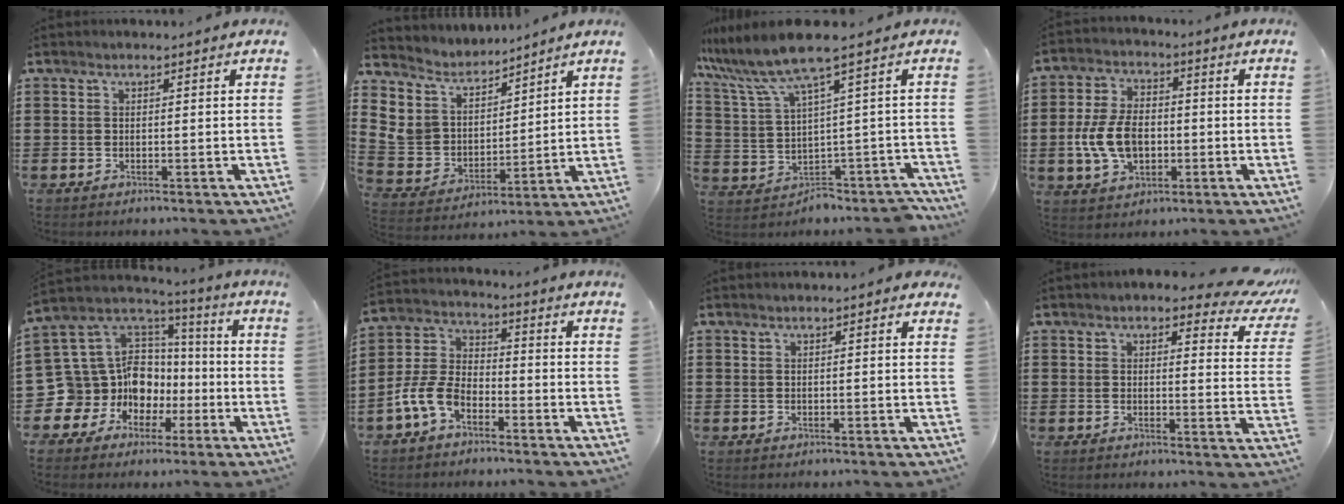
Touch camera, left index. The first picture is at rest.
{"total": 6.8, "force": [4.8, 4.8, 0.8], "torque": [-0.072, -0.040, 0.087]}
{"total": 6.3, "force": [2.5, 1.0, 5.7], "torque": [-0.132, -0.029, 0.037]}
{"total": 8.8, "force": [-1.3, 5.6, 6.7], "torque": [-0.162, 0.004, -0.030]}
{"total": 13.4, "force": [-3.1, 12.5, 3.8], "torque": [-0.130, -0.027, -0.031]}
{"total": 7.1, "force": [-4.4, 3.7, 4.1], "torque": [-0.122, -0.002, -0.093]}
{"total": 0.8, "force": [0.5, 0.3, 0.5], "torque": [-0.011, 0.003, 0.010]}
{"total": 5.3, "force": [4.5, 1.2, 2.6], "torque": [-0.043, -0.021, 0.075]}